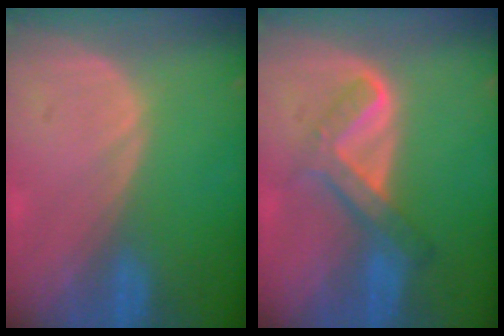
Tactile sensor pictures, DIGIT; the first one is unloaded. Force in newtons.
{"total": 6.2, "press": 5.4, "slide": 3.1}